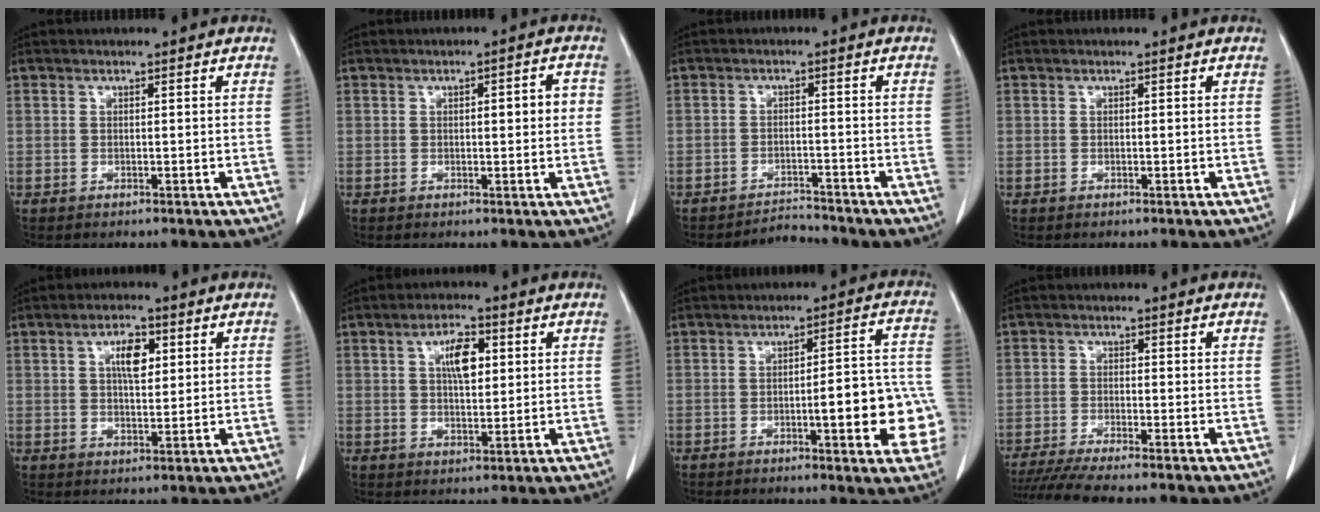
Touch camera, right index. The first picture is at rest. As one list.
[{"total": 3.3, "force": [0.3, 0.9, 3.2], "torque": [-0.042, 0.008, 0.003]}, {"total": 2.9, "force": [-2.8, 0.1, -0.9], "torque": [0.016, -0.006, -0.042]}, {"total": 0.0}, {"total": 5.1, "force": [1.7, 2.1, 4.3], "torque": [-0.074, 0.004, 0.028]}, {"total": 5.7, "force": [1.7, 2.2, 5.0], "torque": [-0.086, 0.005, 0.030]}, {"total": 12.1, "force": [-3.3, 2.5, 11.3], "torque": [-0.116, 0.027, -0.037]}, {"total": 8.7, "force": [-7.6, -0.5, 4.3], "torque": [-0.062, -0.021, -0.125]}]